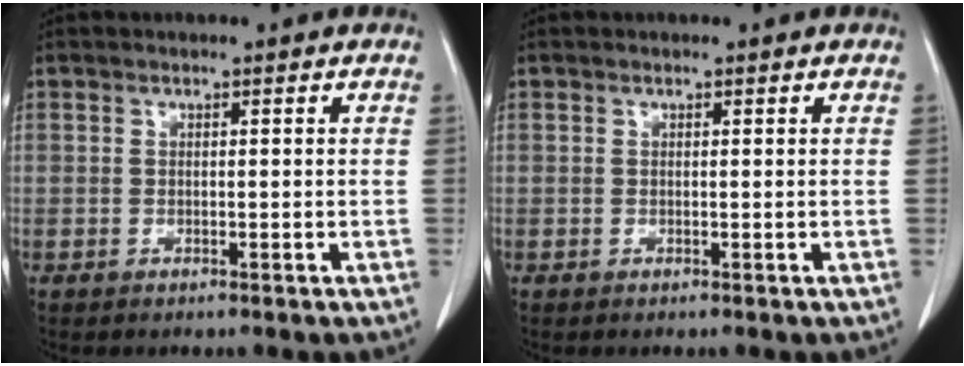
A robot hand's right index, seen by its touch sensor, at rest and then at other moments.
{"total": 0.0}